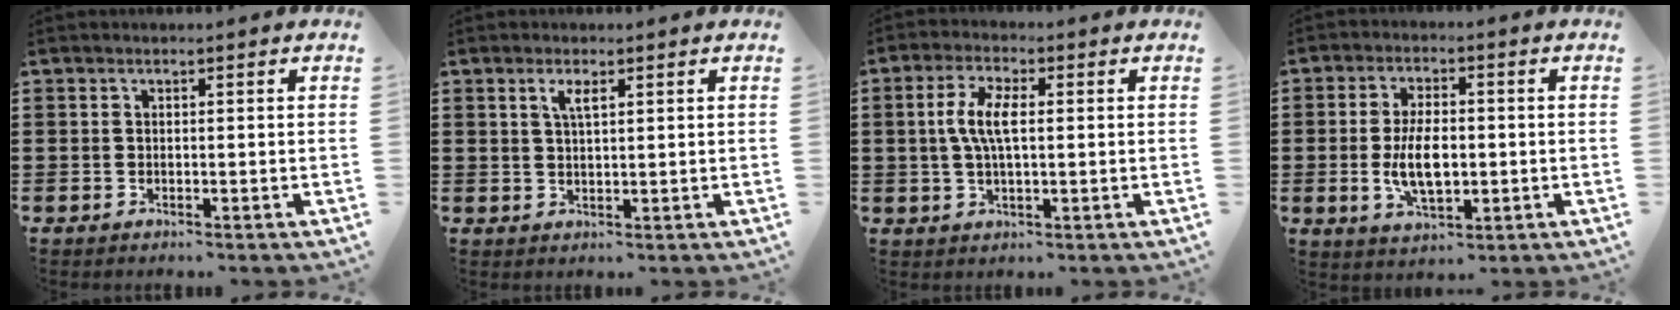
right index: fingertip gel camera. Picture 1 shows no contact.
{"total": 2.3, "force": [1.2, 0.7, 1.9], "torque": [-0.042, 0.004, 0.019]}
{"total": 6.1, "force": [0.5, 2.4, 5.6], "torque": [-0.124, 0.004, 0.001]}
{"total": 7.3, "force": [-0.8, 3.5, 6.4], "torque": [-0.124, -0.005, -0.018]}